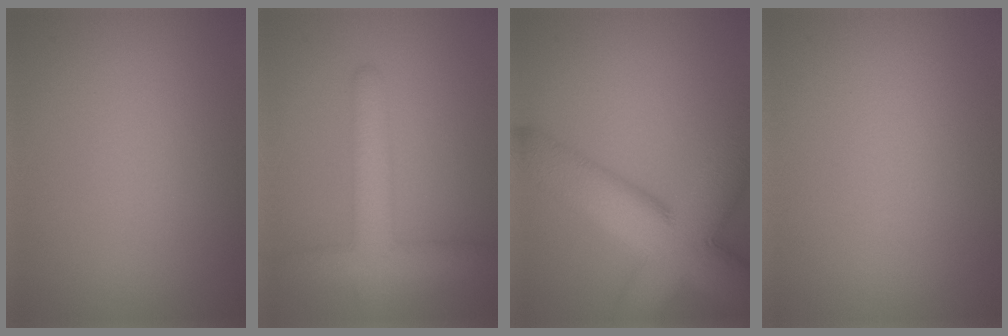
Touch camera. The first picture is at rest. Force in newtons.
{"total": 4.7, "press": 4.7, "slide": 0.3}
{"total": 11.8, "press": 11.8, "slide": 0.9}
{"total": 0.0}